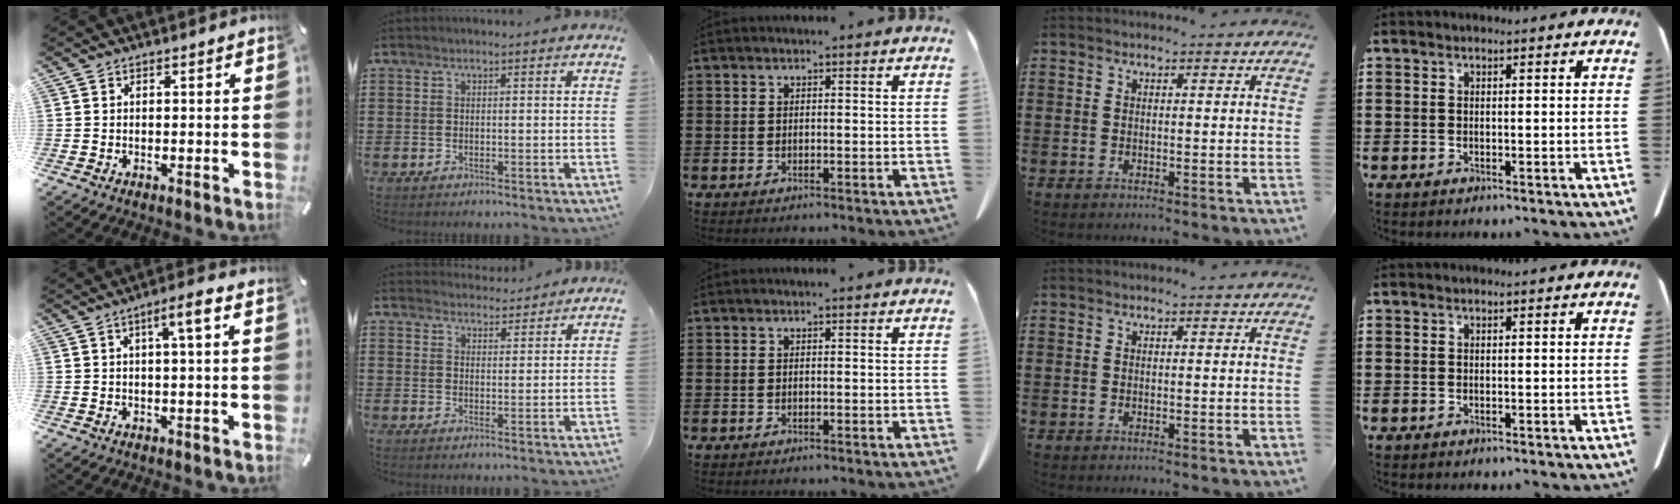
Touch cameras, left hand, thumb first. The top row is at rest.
{"thumb": {"total": 5.1, "force": [1.3, 0.4, 4.9], "torque": [-0.081, -0.004, 0.015]}, "index": {"total": 3.4, "force": [3.4, 0.6, 0.0], "torque": [-0.010, -0.010, 0.064]}}